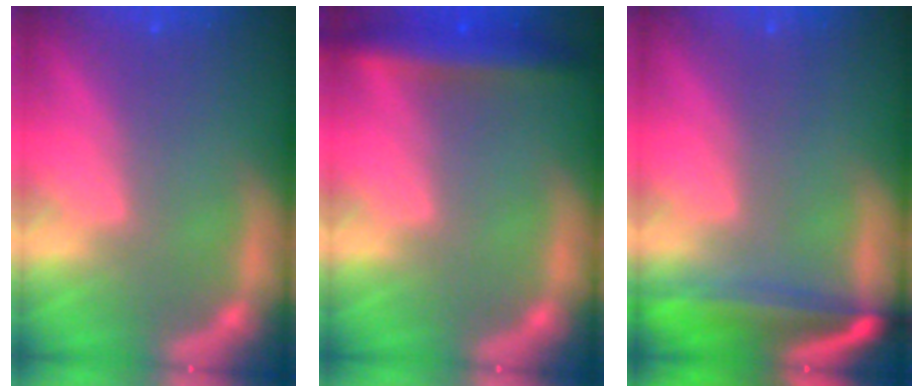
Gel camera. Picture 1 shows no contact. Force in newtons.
{"total": 4.4}
{"total": 7.1}